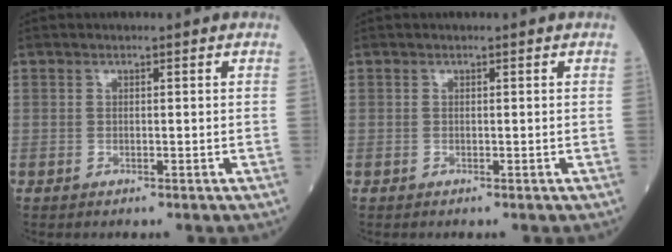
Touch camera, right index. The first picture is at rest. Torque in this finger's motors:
{"motor_torque": [0.02, 0.01, 0.01, 0.00]}